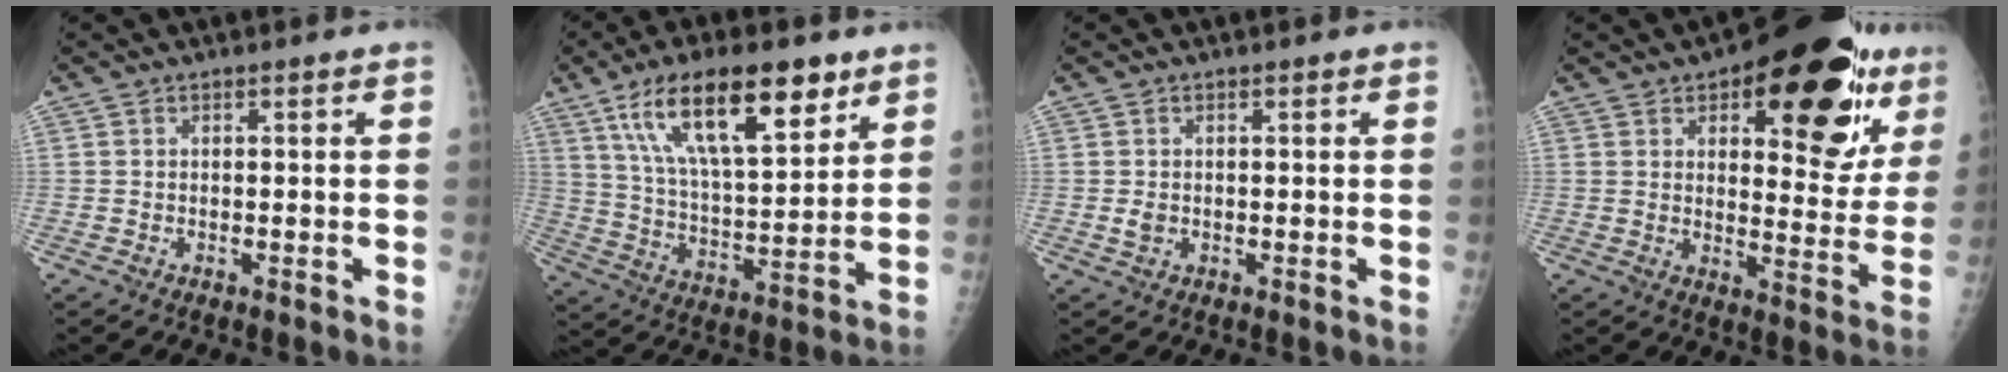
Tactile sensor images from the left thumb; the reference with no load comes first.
{"total": 20.4, "force": [11.4, 7.6, 15.1], "torque": [-0.225, -0.036, 0.203]}
{"total": 1.6, "force": [-0.2, 1.2, 0.9], "torque": [-0.010, -0.001, 0.000]}
{"total": 22.9, "force": [11.6, 9.9, 17.1], "torque": [-0.171, -0.034, 0.157]}